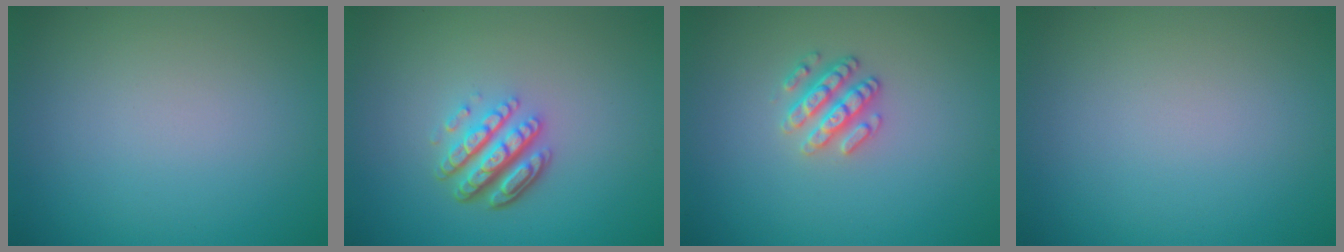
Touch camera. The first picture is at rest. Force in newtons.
{"total": 4.9, "press": 3.5, "slide": 3.4}
{"total": 2.5, "press": 2.4, "slide": 0.7}
{"total": 0.0}